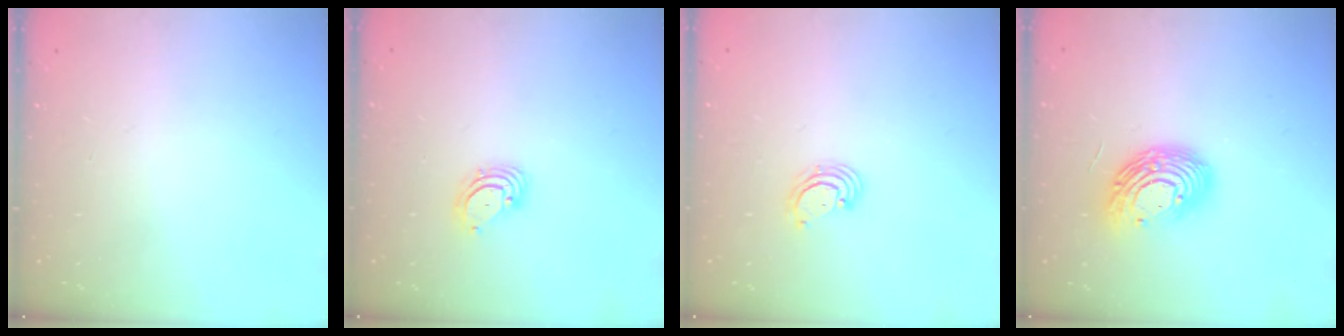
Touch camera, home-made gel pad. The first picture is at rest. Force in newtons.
{"total": 3.4, "press": 3.4, "slide": 0.1}
{"total": 2.4, "press": 2.4, "slide": 0.2}
{"total": 13.7, "press": 13.7, "slide": 0.5}